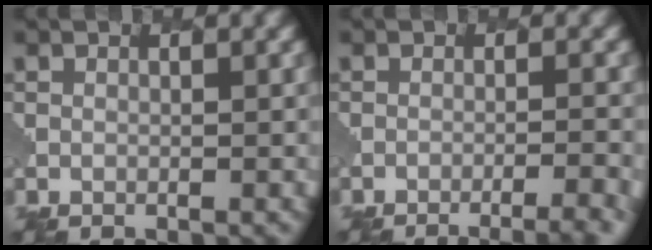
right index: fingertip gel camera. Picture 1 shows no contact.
{"total": 5.8, "force": [-4.3, 1.7, 3.5], "torque": [-0.028, 0.005, -0.044]}